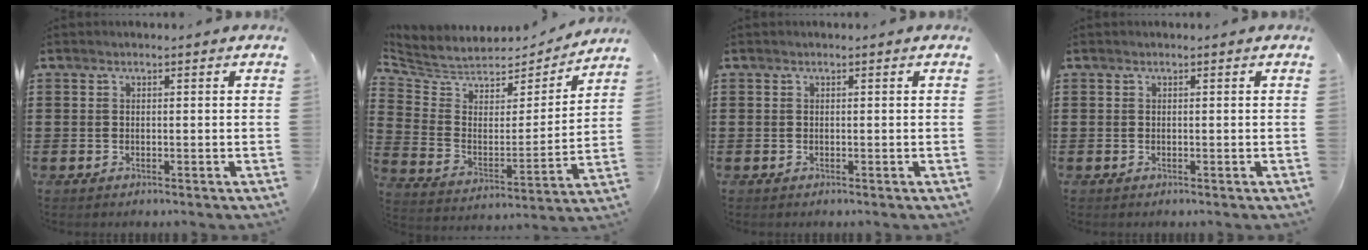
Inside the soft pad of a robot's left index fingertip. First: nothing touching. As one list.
[{"total": 5.8, "force": [5.3, 2.1, 0.5], "torque": [-0.050, -0.045, 0.089]}, {"total": 0.0}, {"total": 0.0}]